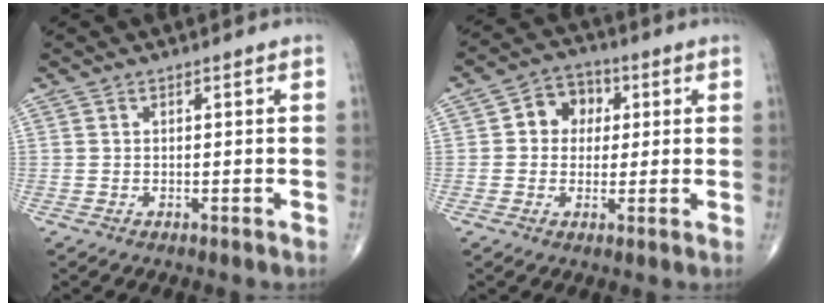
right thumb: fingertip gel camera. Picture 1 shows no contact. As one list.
[{"total": 7.1, "force": [1.3, 6.0, 3.5], "torque": [-0.023, 0.011, 0.012]}]